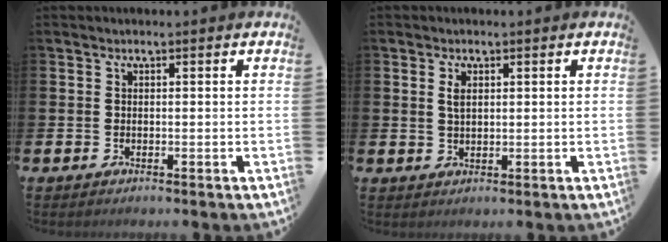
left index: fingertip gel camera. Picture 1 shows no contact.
{"total": 1.7, "force": [0.8, 0.9, 1.2], "torque": [-0.009, -0.002, 0.010]}